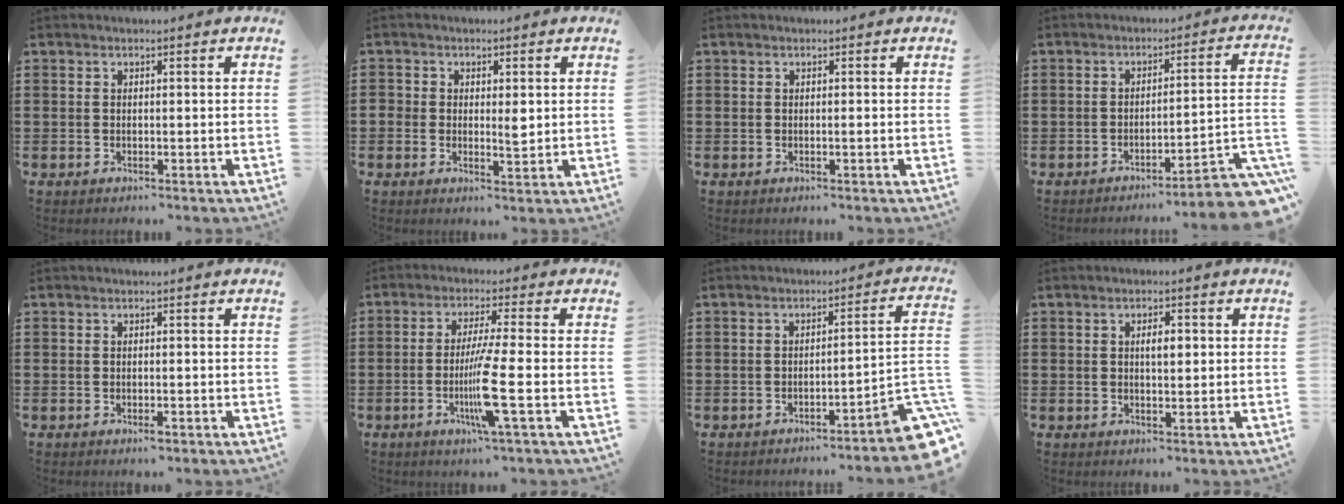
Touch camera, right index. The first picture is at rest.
{"total": 2.7, "force": [0.1, 1.8, 2.0], "torque": [-0.036, 0.003, 0.000]}
{"total": 0.5, "force": [-0.2, 0.0, 0.5], "torque": [-0.007, -0.004, -0.002]}
{"total": 5.0, "force": [-4.0, 0.2, 3.1], "torque": [-0.053, -0.017, -0.079]}
{"total": 1.2, "force": [-0.5, 0.3, 1.0], "torque": [-0.020, -0.005, -0.009]}
{"total": 8.2, "force": [-2.3, -0.4, 7.8], "torque": [-0.159, -0.025, -0.049]}
{"total": 4.5, "force": [-2.9, 0.2, 3.5], "torque": [-0.053, -0.023, -0.060]}
{"total": 2.8, "force": [0.4, 1.0, 2.6], "torque": [-0.042, 0.001, 0.003]}